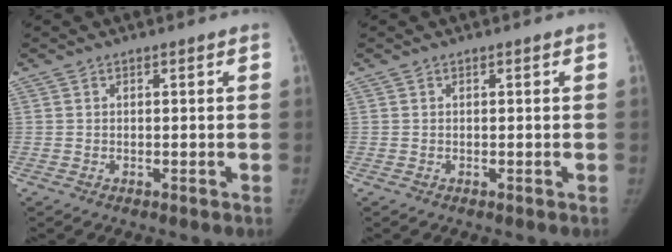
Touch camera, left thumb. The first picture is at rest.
{"total": 0.0}